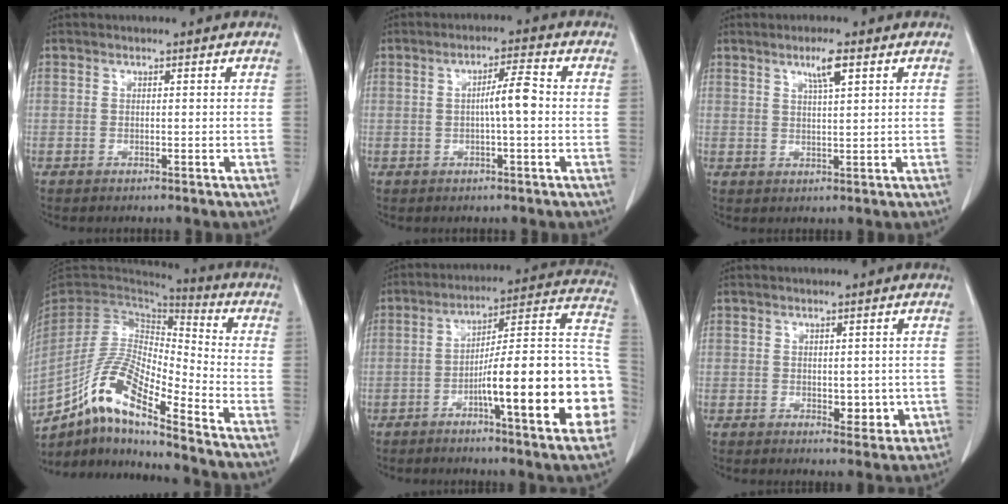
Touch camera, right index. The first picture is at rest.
{"total": 4.6, "force": [-0.2, 0.3, 4.5], "torque": [-0.076, 0.009, -0.003]}
{"total": 3.7, "force": [2.0, 0.1, 3.1], "torque": [-0.057, -0.001, 0.036]}
{"total": 14.8, "force": [-9.9, 2.0, 10.8], "torque": [-0.211, 0.000, -0.187]}
{"total": 22.3, "force": [-6.2, 1.9, 21.4], "torque": [-0.212, 0.022, -0.085]}
{"total": 4.2, "force": [-0.6, 2.4, 3.4], "torque": [-0.032, -0.001, 0.001]}